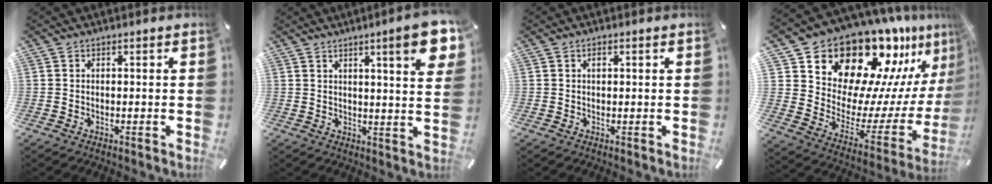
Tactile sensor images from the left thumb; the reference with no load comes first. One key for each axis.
{"total": 10.7, "fx": 5.4, "fy": 1.6, "fz": 9.1, "tx": -0.128, "ty": -0.026, "tz": 0.081}
{"total": 0.9, "fx": 0.3, "fy": 0.5, "fz": 0.7, "tx": -0.007, "ty": -0.001, "tz": 0.004}
{"total": 22.1, "fx": 18.8, "fy": 10.0, "fz": 6.1, "tx": -0.074, "ty": -0.178, "tz": 0.333}